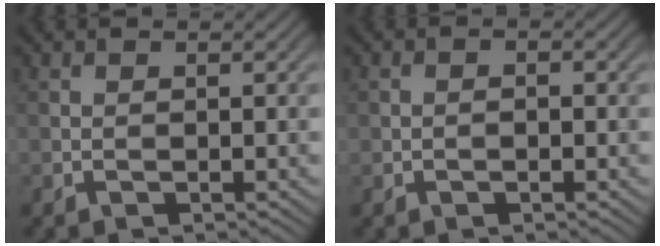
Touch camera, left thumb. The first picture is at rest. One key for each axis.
{"total": 0.7, "fx": -0.7, "fy": 0.0, "fz": 0.3, "tx": 0.000, "ty": 0.002, "tz": -0.014}